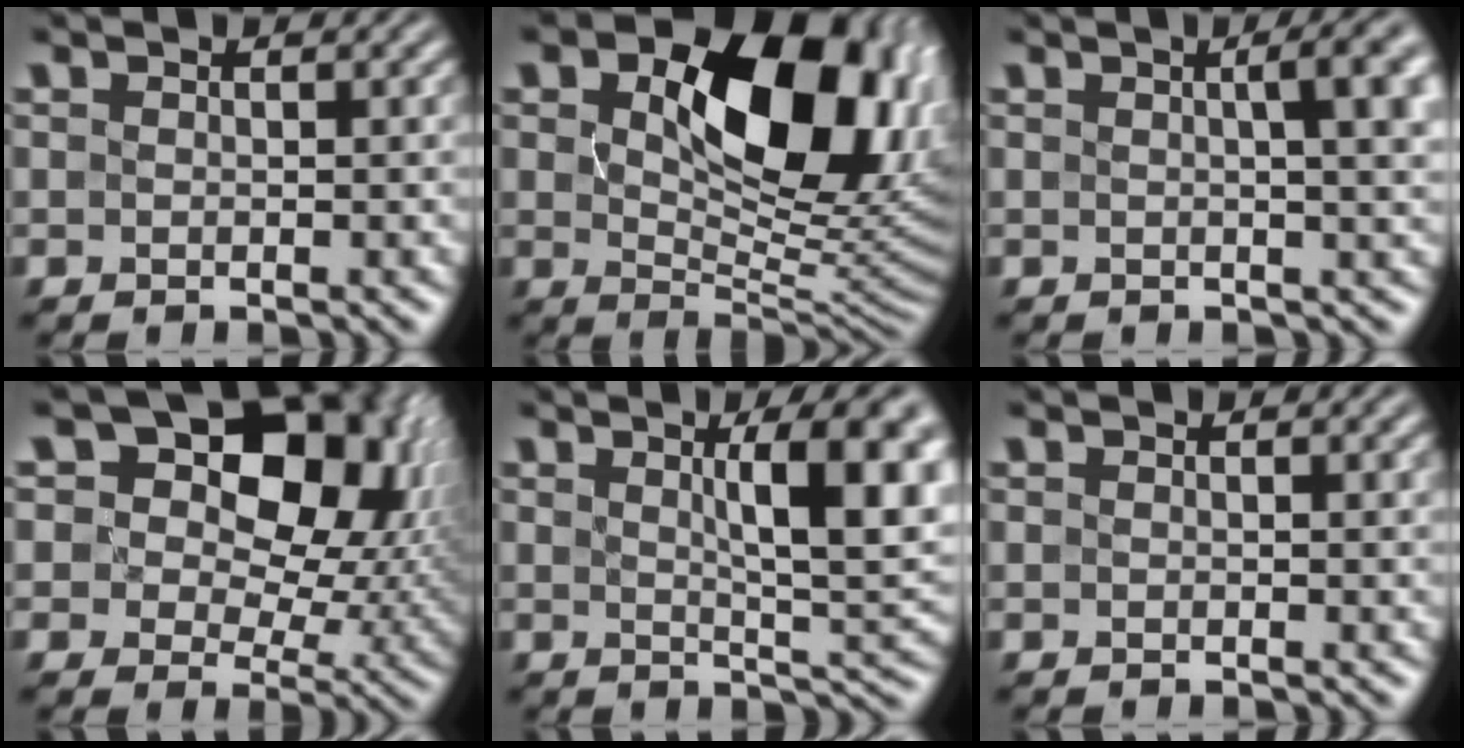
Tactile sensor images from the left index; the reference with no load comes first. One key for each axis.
{"total": 14.2, "fx": 3.9, "fy": 7.9, "fz": 11.1, "tx": -0.155, "ty": -0.004, "tz": 0.071}
{"total": 6.6, "fx": 1.3, "fy": 2.1, "fz": 6.1, "tx": -0.036, "ty": 0.021, "tz": 0.007}
{"total": 15.6, "fx": 5.7, "fy": 10.1, "fz": 10.5, "tx": -0.123, "ty": 0.025, "tz": 0.067}
{"total": 9.2, "fx": 2.5, "fy": 2.3, "fz": 8.5, "tx": -0.110, "ty": 0.004, "tz": 0.041}
{"total": 1.2, "fx": 0.3, "fy": 0.3, "fz": 1.1, "tx": -0.011, "ty": 0.004, "tz": 0.002}